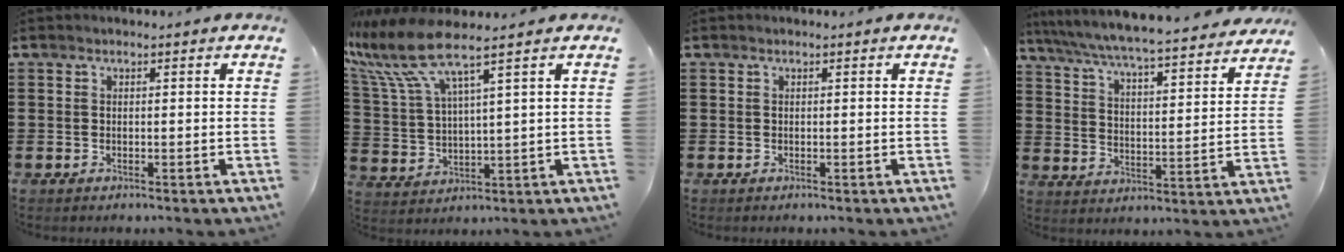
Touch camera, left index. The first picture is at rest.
{"total": 8.7, "force": [6.3, 1.2, 5.9], "torque": [-0.154, -0.034, 0.103]}
{"total": 0.0}
{"total": 5.3, "force": [5.1, -0.4, 1.5], "torque": [-0.055, -0.043, 0.079]}